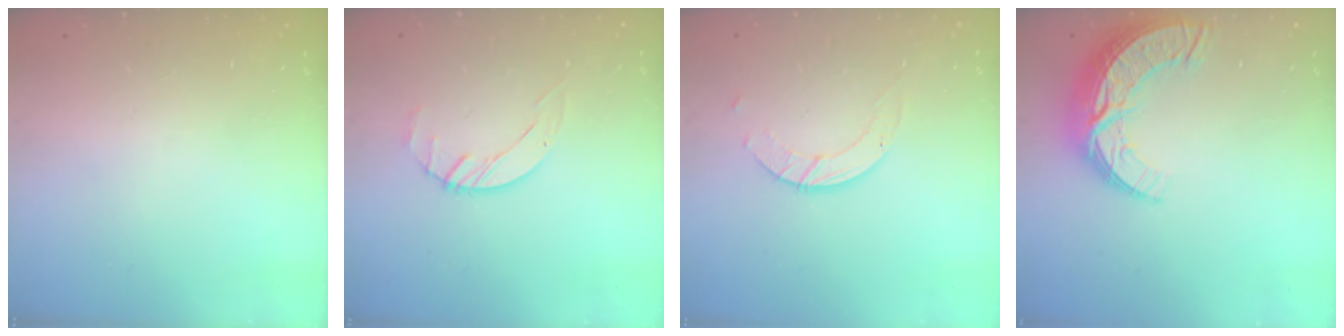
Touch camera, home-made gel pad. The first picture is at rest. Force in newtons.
{"total": 2.0, "press": 2.0, "slide": 0.3}
{"total": 3.0, "press": 3.0, "slide": 0.3}
{"total": 13.0, "press": 12.9, "slide": 1.0}